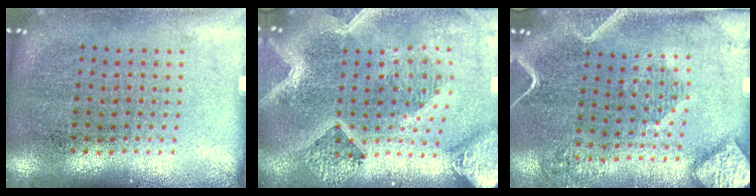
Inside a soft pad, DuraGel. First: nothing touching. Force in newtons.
{"total": 4.1, "press": 3.1, "slide": 2.6}
{"total": 2.5, "press": 1.9, "slide": 1.5}